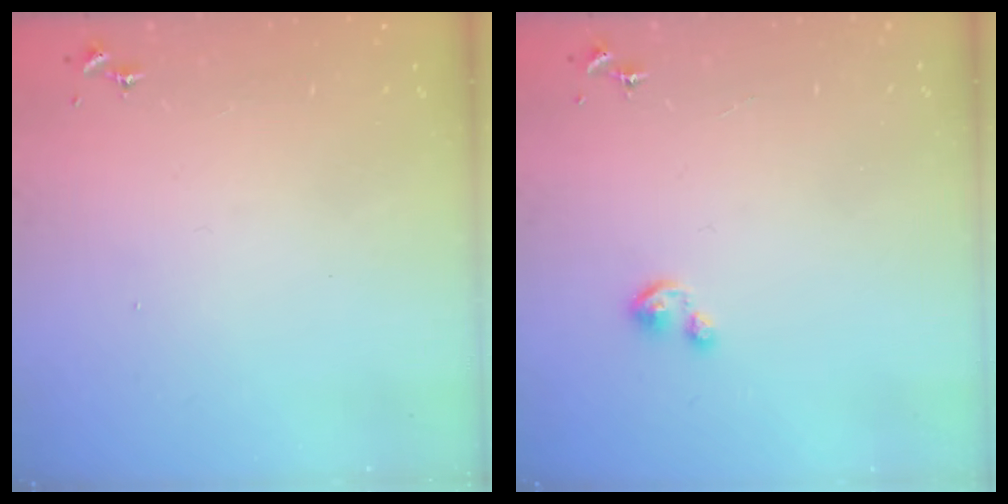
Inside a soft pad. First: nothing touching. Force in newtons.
{"total": 3.0, "press": 3.0, "slide": 0.3}